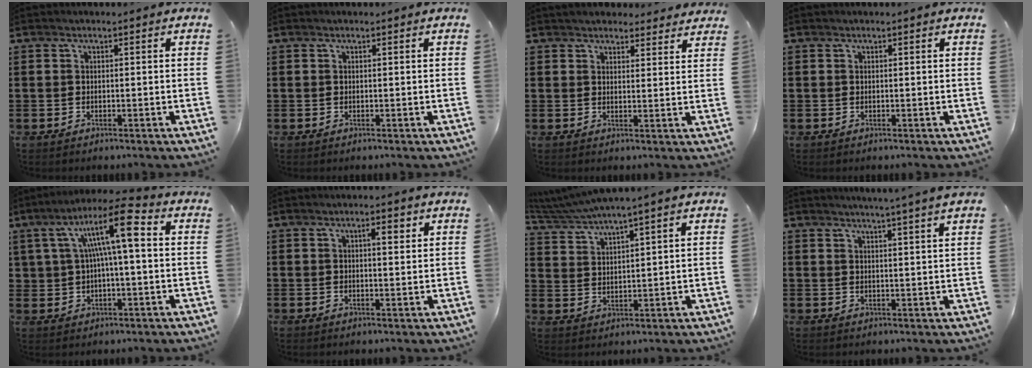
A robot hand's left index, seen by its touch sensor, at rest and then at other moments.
{"total": 0.0}
{"total": 3.0, "force": [3.0, 0.6, 0.1], "torque": [-0.010, -0.007, 0.056]}
{"total": 0.0}
{"total": 11.4, "force": [3.0, 3.4, 10.5], "torque": [-0.192, 0.009, 0.050]}
{"total": 2.9, "force": [1.2, 0.9, 2.5], "torque": [-0.035, 0.002, 0.016]}
{"total": 4.2, "force": [3.8, -0.4, 1.8], "torque": [-0.049, -0.016, 0.067]}
{"total": 3.0, "force": [2.6, -0.9, 1.1], "torque": [-0.027, -0.010, 0.045]}